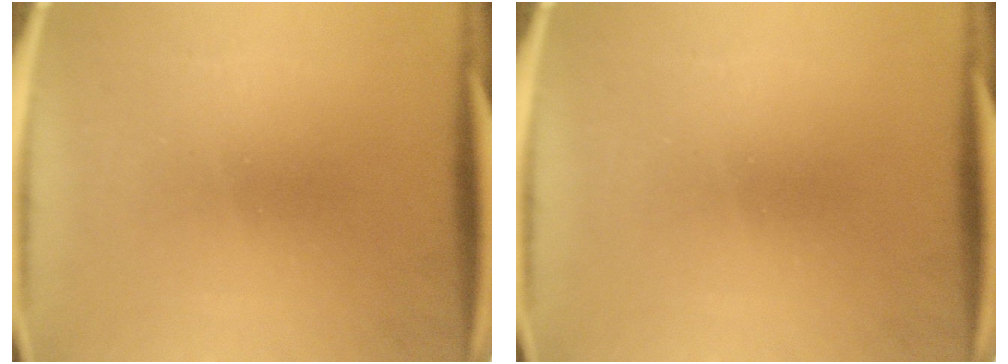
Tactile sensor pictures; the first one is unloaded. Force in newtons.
{"total": 0.0}